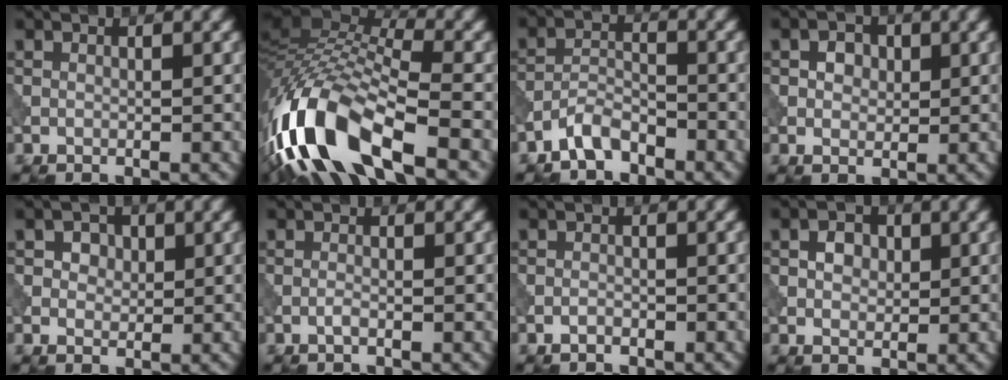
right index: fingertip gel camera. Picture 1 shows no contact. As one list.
[{"total": 14.5, "force": [-6.1, 5.8, 11.8], "torque": [-0.251, 0.014, -0.118]}, {"total": 3.1, "force": [-2.6, 1.1, 1.2], "torque": [-0.025, 0.010, -0.057]}, {"total": 2.5, "force": [0.8, 1.9, 1.5], "torque": [-0.026, 0.005, 0.003]}, {"total": 3.0, "force": [1.3, 2.1, 1.6], "torque": [-0.029, 0.008, 0.006]}, {"total": 0.7, "force": [-0.4, 0.1, 0.5], "torque": [-0.014, 0.001, -0.010]}, {"total": 0.7, "force": [-0.6, 0.2, 0.2], "torque": [-0.004, 0.001, -0.013]}, {"total": 1.9, "force": [0.3, 1.5, 1.1], "torque": [-0.023, 0.001, 0.003]}]